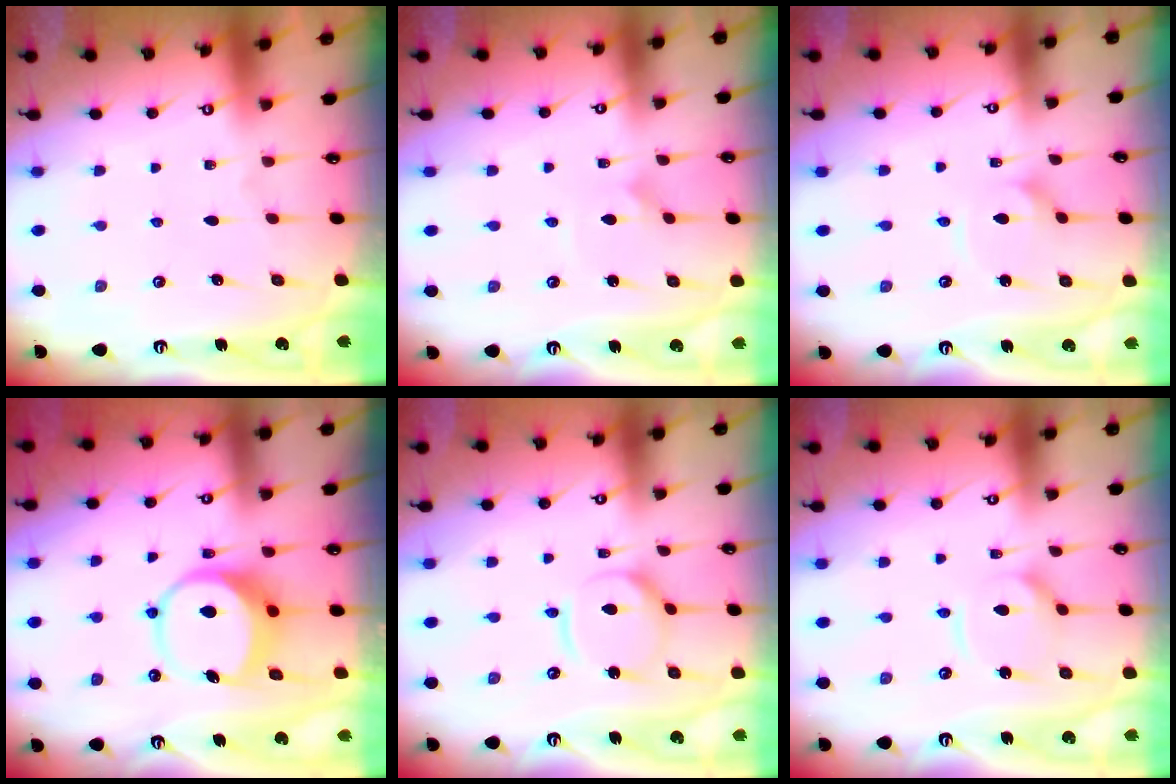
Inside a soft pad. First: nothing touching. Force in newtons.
{"total": 1.9, "press": 1.9, "slide": 0.1}
{"total": 2.0, "press": 2.0, "slide": 0.3}
{"total": 8.8, "press": 8.7, "slide": 1.6}
{"total": 9.5, "press": 9.5, "slide": 0.9}
{"total": 8.8, "press": 8.7, "slide": 0.9}